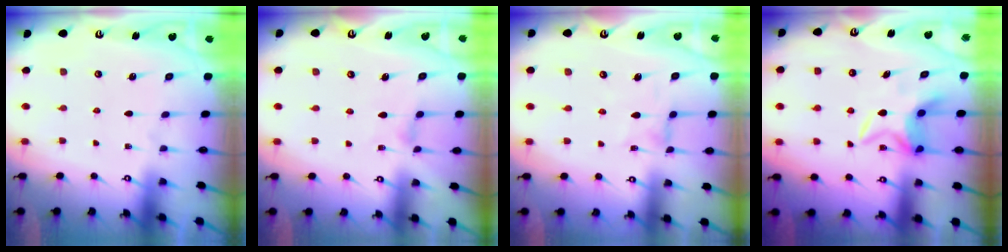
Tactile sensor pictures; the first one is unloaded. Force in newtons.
{"total": 0.6, "press": 0.5, "slide": 0.2}
{"total": 1.2, "press": 1.1, "slide": 0.3}
{"total": 5.5, "press": 5.5, "slide": 0.3}